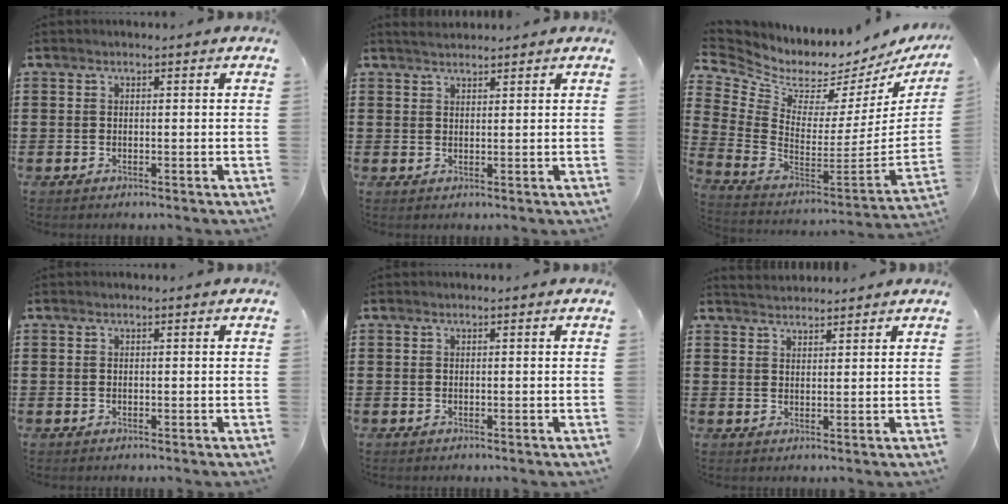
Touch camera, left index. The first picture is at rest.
{"total": 1.8, "force": [1.7, 0.2, 0.4], "torque": [-0.012, 0.003, 0.034]}
{"total": 3.3, "force": [2.9, 1.6, 0.4], "torque": [-0.042, -0.053, 0.042]}
{"total": 0.0}
{"total": 0.0}
{"total": 2.2, "force": [2.2, 0.1, -0.1], "torque": [-0.005, -0.002, 0.044]}